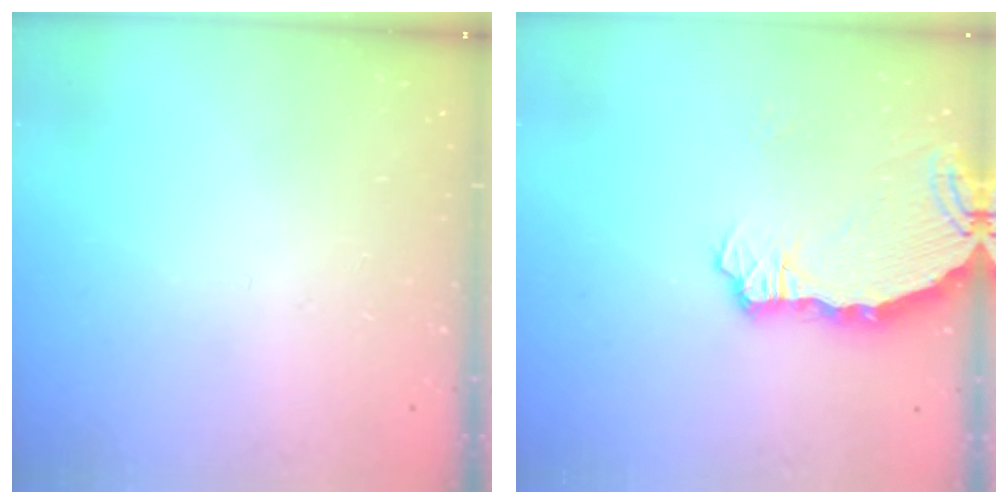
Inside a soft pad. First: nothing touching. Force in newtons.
{"total": 7.0, "press": 6.1, "slide": 3.5}